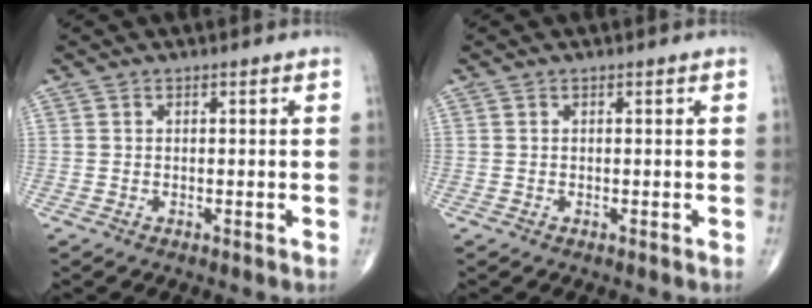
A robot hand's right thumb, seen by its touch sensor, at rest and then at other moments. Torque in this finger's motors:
{"motor_torque": [0.00, 0.00, 0.00, 0.00, 0.00]}